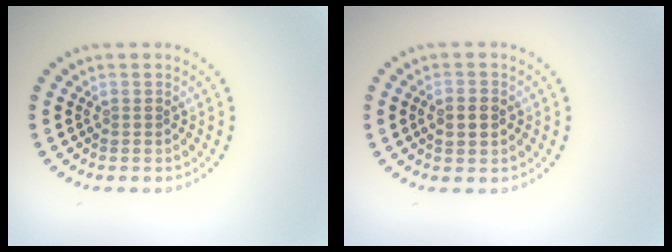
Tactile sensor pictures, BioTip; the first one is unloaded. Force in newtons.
{"total": 2.1, "press": 2.1, "slide": 0.2}